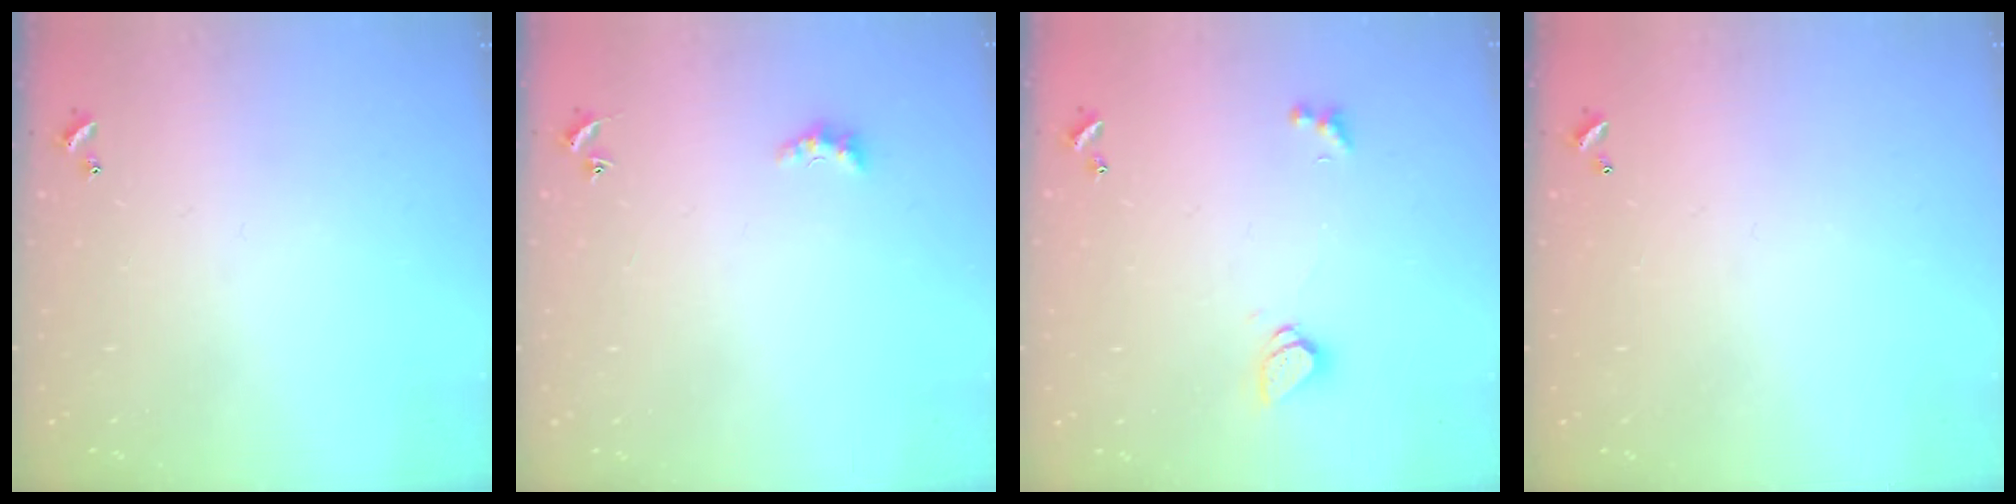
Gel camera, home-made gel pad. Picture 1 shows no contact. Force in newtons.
{"total": 2.4, "press": 2.3, "slide": 0.5}
{"total": 1.8, "press": 1.8, "slide": 0.5}
{"total": 2.9, "press": 2.9, "slide": 0.1}